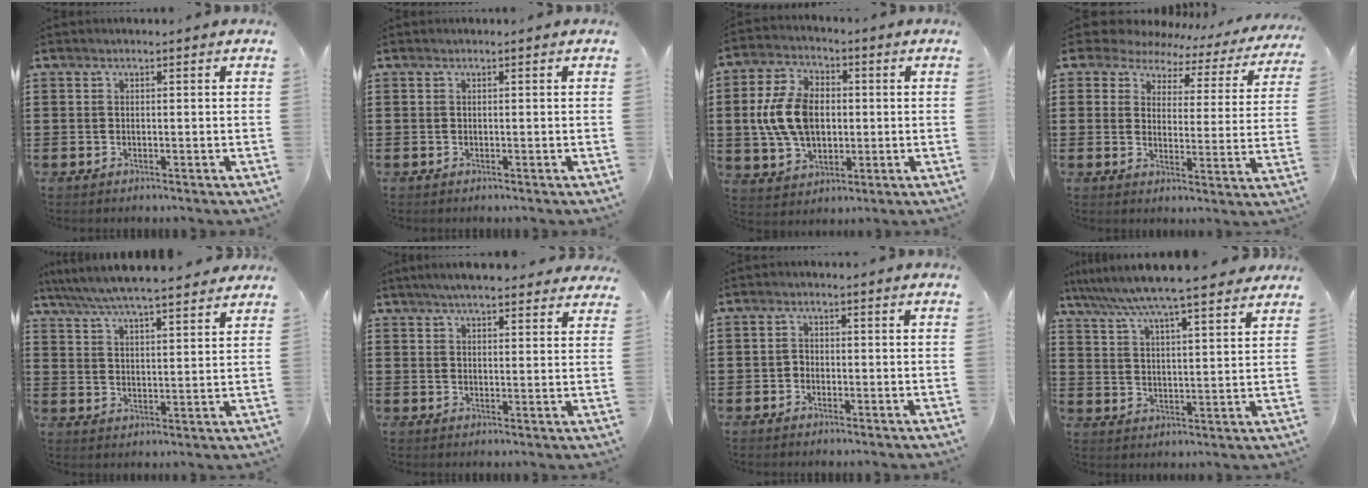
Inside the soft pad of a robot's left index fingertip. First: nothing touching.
{"total": 0.0}
{"total": 10.3, "force": [0.2, 7.1, 7.5], "torque": [-0.185, 0.009, -0.001]}
{"total": 5.3, "force": [4.4, 2.7, 1.1], "torque": [-0.041, -0.024, 0.075]}
{"total": 5.8, "force": [5.4, 0.1, 2.1], "torque": [-0.062, -0.026, 0.095]}
{"total": 5.0, "force": [4.6, 0.6, 1.9], "torque": [-0.049, -0.007, 0.086]}
{"total": 1.1, "force": [-0.6, 0.9, 0.4], "torque": [-0.011, 0.002, -0.014]}
{"total": 6.9, "force": [6.2, -0.1, 3.0], "torque": [-0.084, -0.033, 0.104]}